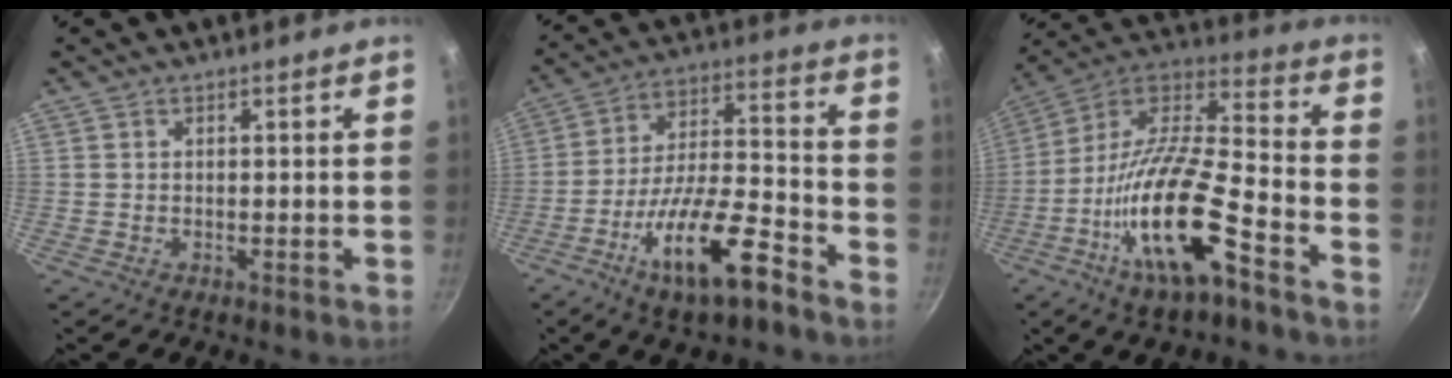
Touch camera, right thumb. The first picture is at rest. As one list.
[{"total": 16.4, "force": [-9.3, 5.0, 12.6], "torque": [-0.206, 0.056, -0.165]}, {"total": 21.4, "force": [-9.7, 6.7, 17.9], "torque": [-0.321, 0.044, -0.192]}]